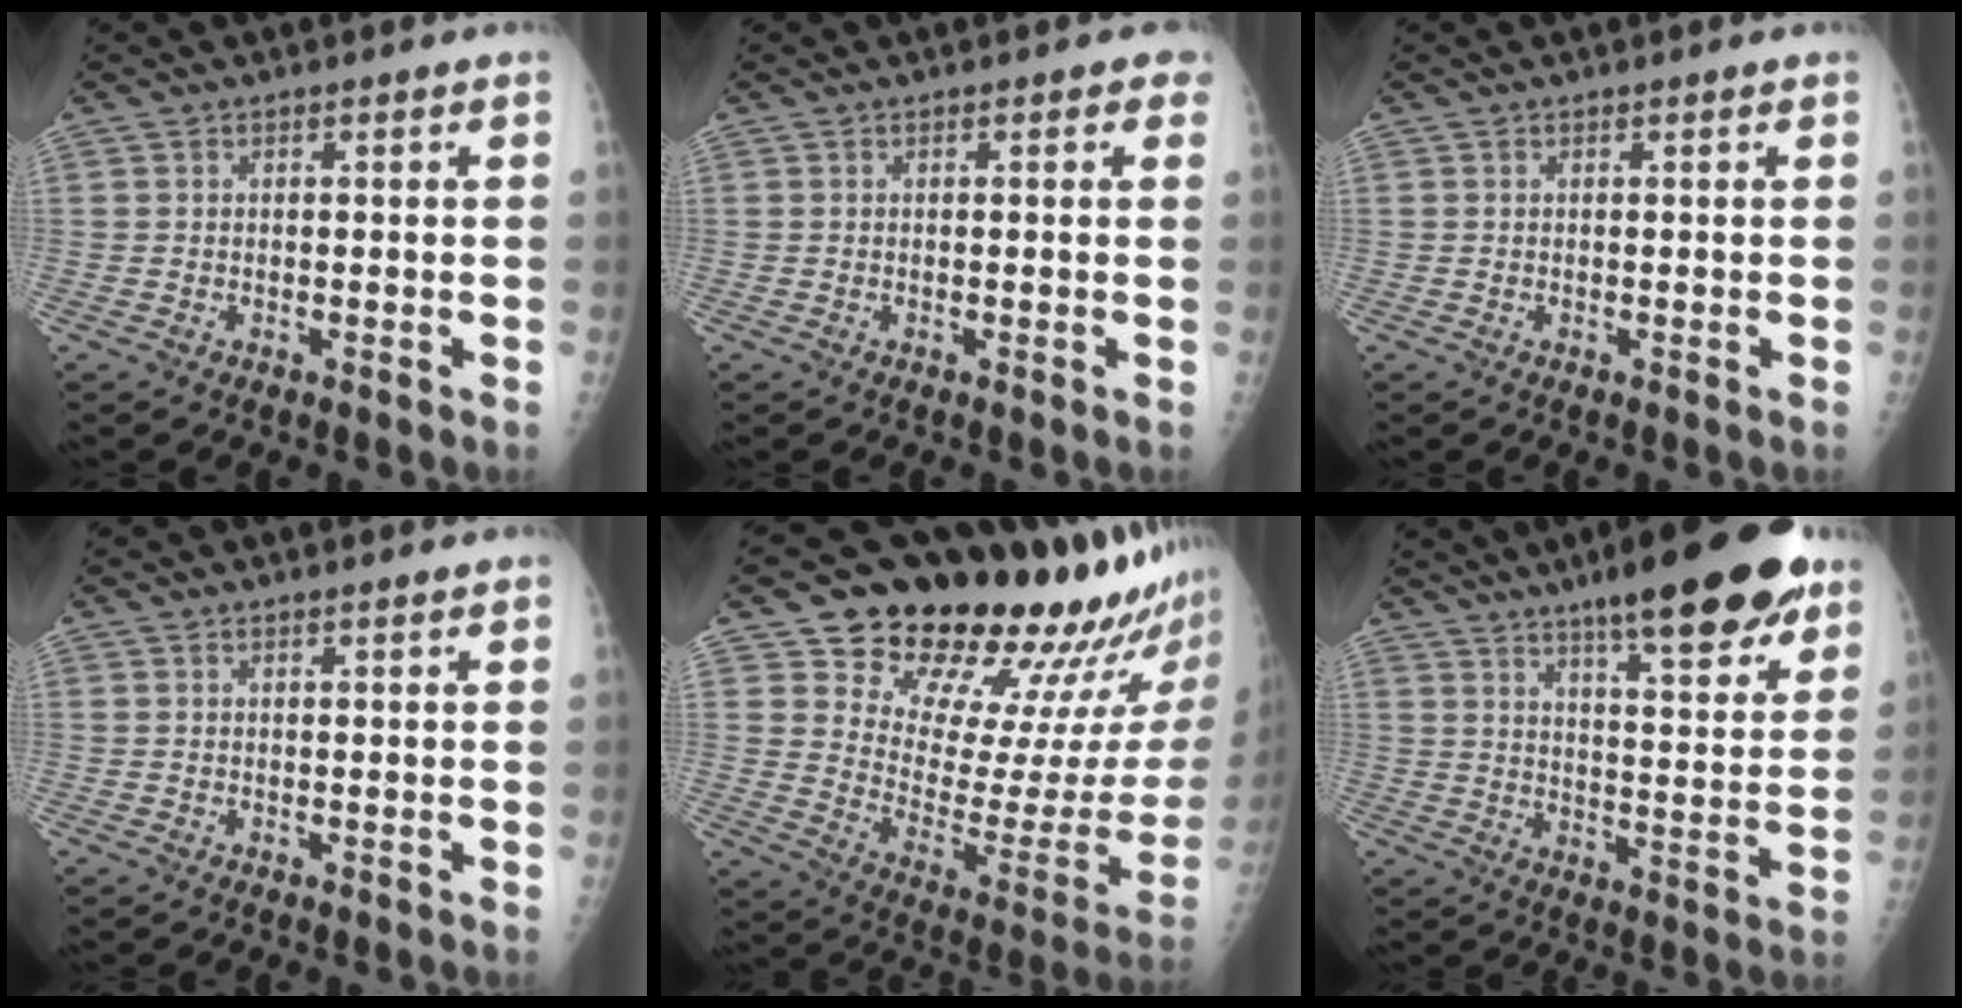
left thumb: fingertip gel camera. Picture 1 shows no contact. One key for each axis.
{"total": 1.2, "fx": 0.6, "fy": 0.8, "fz": 0.8, "tx": 0.007, "ty": 0.002, "tz": -0.001}
{"total": 0.0}
{"total": 0.9, "fx": 0.8, "fy": 0.0, "fz": 0.5, "tx": -0.006, "ty": 0.000, "tz": 0.013}
{"total": 26.7, "fx": 21.6, "fy": 7.5, "fz": 13.9, "tx": -0.161, "ty": -0.156, "tz": 0.303}
{"total": 21.0, "fx": 13.8, "fy": 5.0, "fz": 15.0, "tx": -0.187, "ty": -0.050, "tz": 0.200}